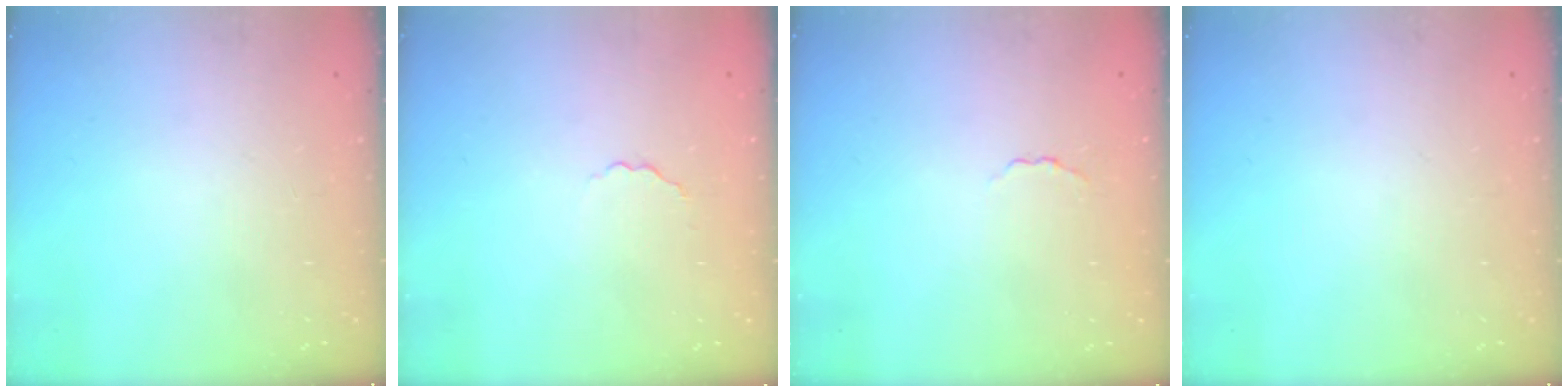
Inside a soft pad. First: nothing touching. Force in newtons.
{"total": 2.4, "press": 2.3, "slide": 0.7}
{"total": 1.6, "press": 1.5, "slide": 0.5}
{"total": 0.0}